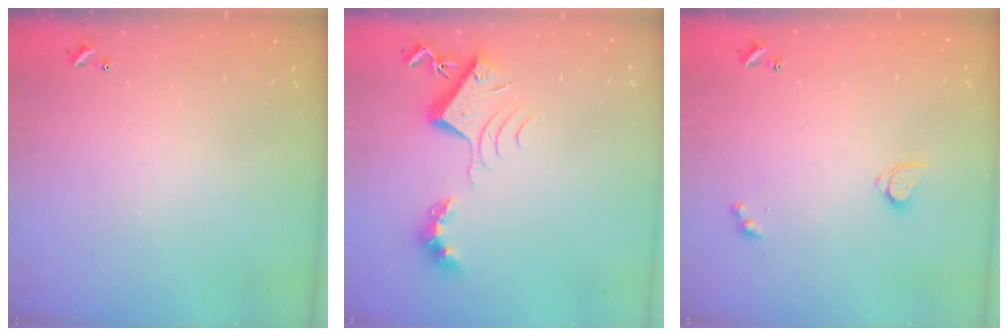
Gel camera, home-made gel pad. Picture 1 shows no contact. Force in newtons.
{"total": 8.8, "press": 8.7, "slide": 1.1}
{"total": 2.9, "press": 2.8, "slide": 0.3}